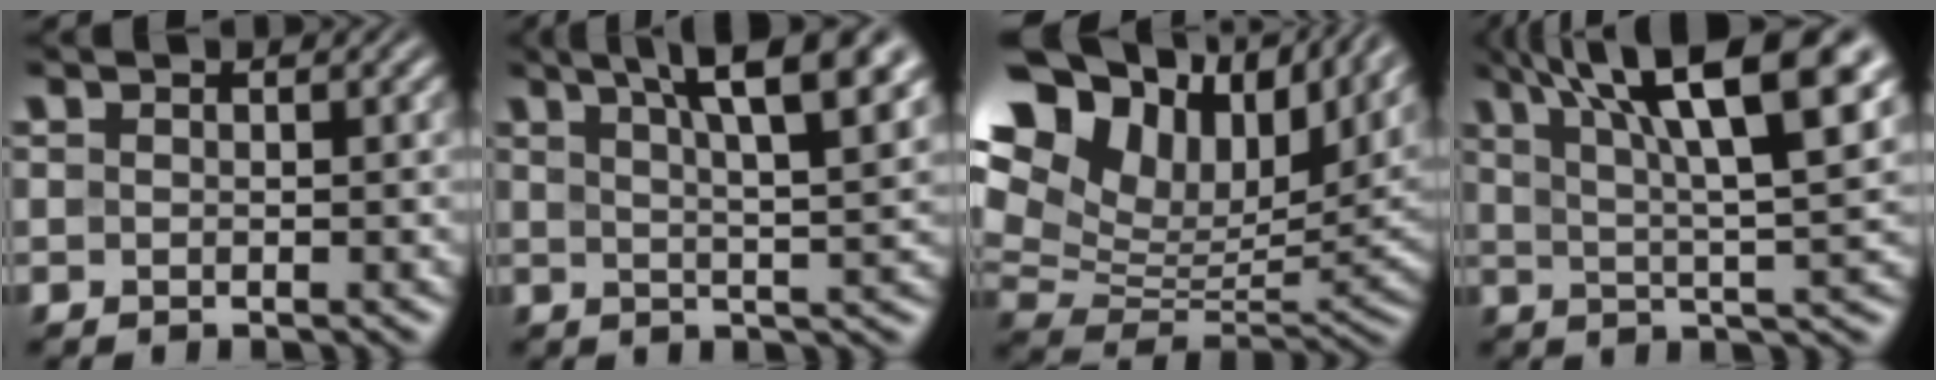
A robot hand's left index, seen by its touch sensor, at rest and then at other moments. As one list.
[{"total": 8.7, "force": [4.8, 2.1, 7.0], "torque": [-0.078, 0.026, 0.059]}, {"total": 22.5, "force": [10.4, 14.9, 13.3], "torque": [-0.290, 0.045, 0.191]}, {"total": 12.9, "force": [6.7, 2.9, 10.6], "torque": [-0.157, 0.022, 0.103]}]